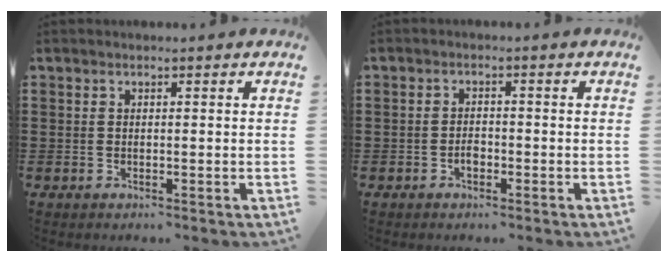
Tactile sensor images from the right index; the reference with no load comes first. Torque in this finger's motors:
{"motor_torque": [2.14, 0.00, 0.35, 0.05]}